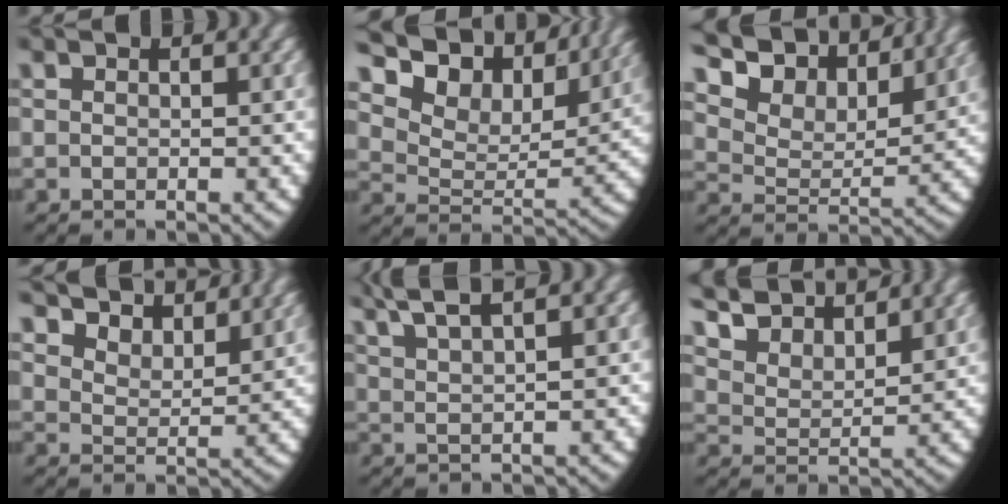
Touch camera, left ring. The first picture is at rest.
{"total": 11.6, "force": [7.1, 6.3, 6.6], "torque": [-0.136, 0.015, 0.105]}
{"total": 9.4, "force": [6.4, 4.8, 5.0], "torque": [-0.108, 0.012, 0.099]}
{"total": 6.7, "force": [5.0, 3.4, 2.9], "torque": [-0.067, -0.003, 0.079]}
{"total": 4.2, "force": [3.4, 0.8, 2.3], "torque": [-0.050, 0.006, 0.063]}
{"total": 7.5, "force": [5.7, 3.5, 3.5], "torque": [-0.086, 0.009, 0.090]}